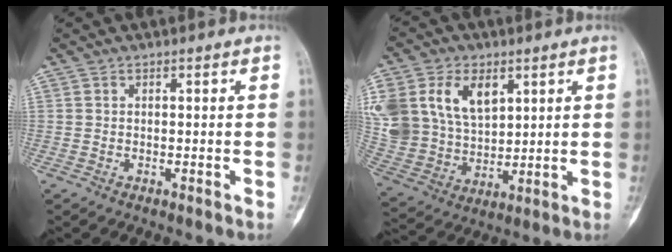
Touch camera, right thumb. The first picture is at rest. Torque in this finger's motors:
{"motor_torque": [1.00, 2.74, 0.80, -0.14, 0.08]}